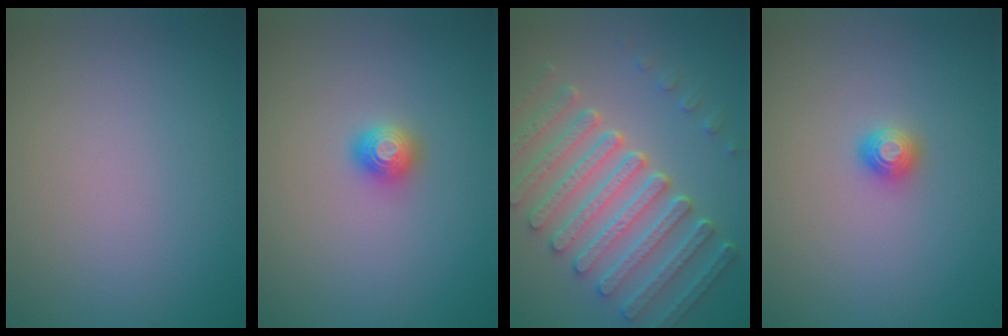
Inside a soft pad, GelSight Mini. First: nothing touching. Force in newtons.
{"total": 1.3, "press": 1.3, "slide": 0.2}
{"total": 7.7, "press": 5.9, "slide": 5.0}
{"total": 1.2, "press": 1.2, "slide": 0.1}